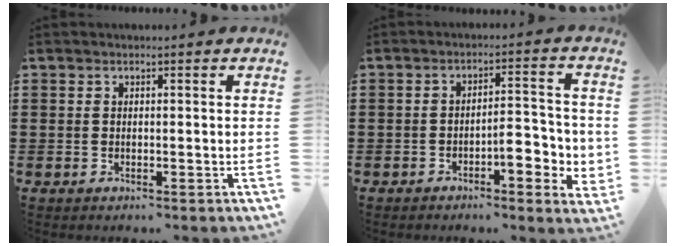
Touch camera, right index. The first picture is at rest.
{"total": 5.6, "force": [-2.0, 1.8, 4.9], "torque": [-0.066, -0.001, -0.041]}